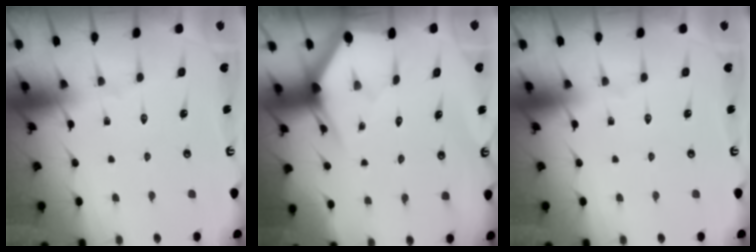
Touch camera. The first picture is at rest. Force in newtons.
{"total": 2.9, "press": 2.9, "slide": 0.0}
{"total": 0.0}